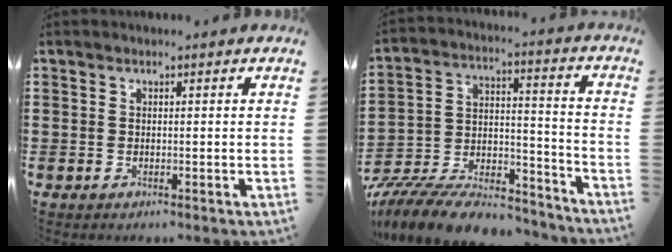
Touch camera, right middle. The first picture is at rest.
{"total": 11.1, "force": [-10.4, 1.9, 3.3], "torque": [-0.059, 0.020, -0.207]}